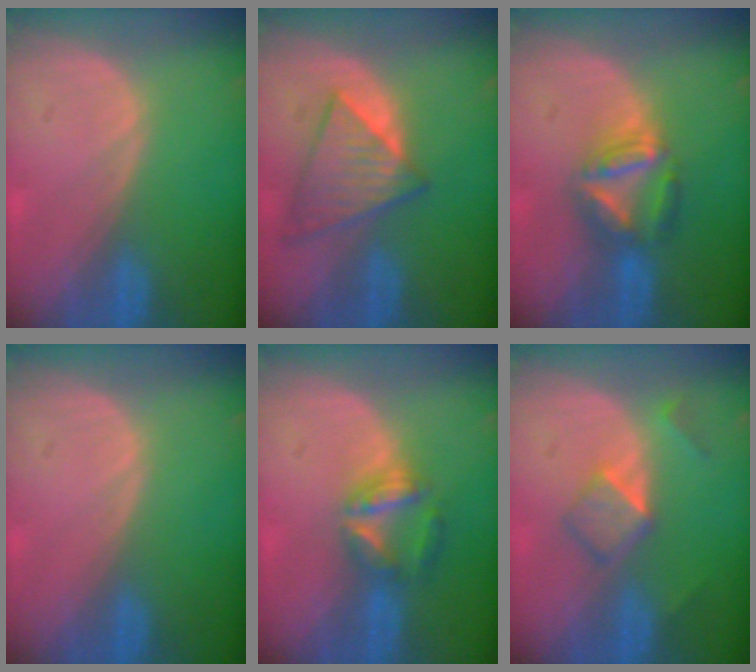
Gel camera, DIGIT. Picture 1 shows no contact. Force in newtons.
{"total": 6.9, "press": 6.9, "slide": 1.0}
{"total": 6.6, "press": 6.2, "slide": 2.5}
{"total": 0.0}
{"total": 5.7, "press": 5.4, "slide": 1.9}
{"total": 5.2, "press": 4.6, "slide": 2.6}